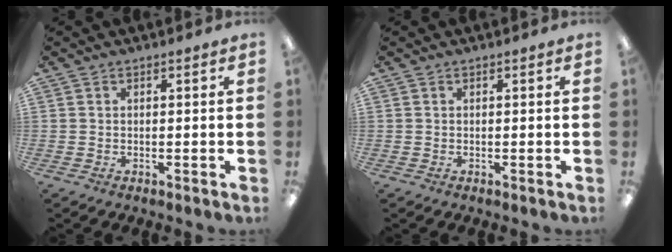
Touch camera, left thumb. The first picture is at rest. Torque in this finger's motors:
{"motor_torque": [-0.10, -0.04, 0.01, 0.00, 0.00]}